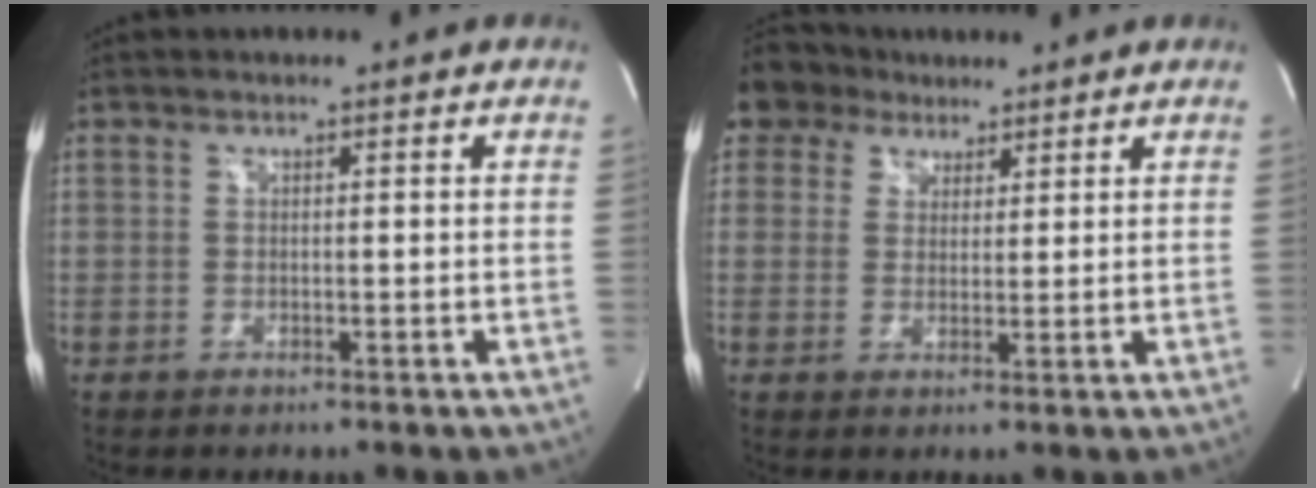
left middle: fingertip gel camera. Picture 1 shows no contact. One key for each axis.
{"total": 5.1, "fx": 4.0, "fy": 3.1, "fz": -0.6, "tx": 0.013, "ty": 0.016, "tz": 0.072}